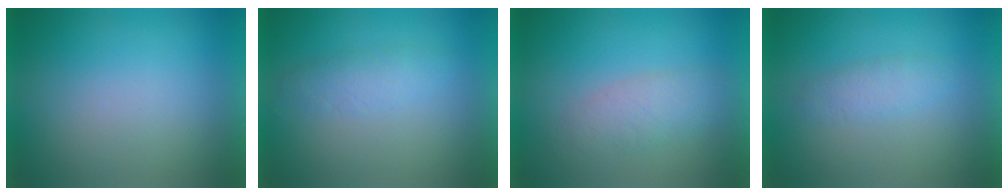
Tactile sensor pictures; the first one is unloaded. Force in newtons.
{"total": 2.5}
{"total": 2.9}
{"total": 2.3}